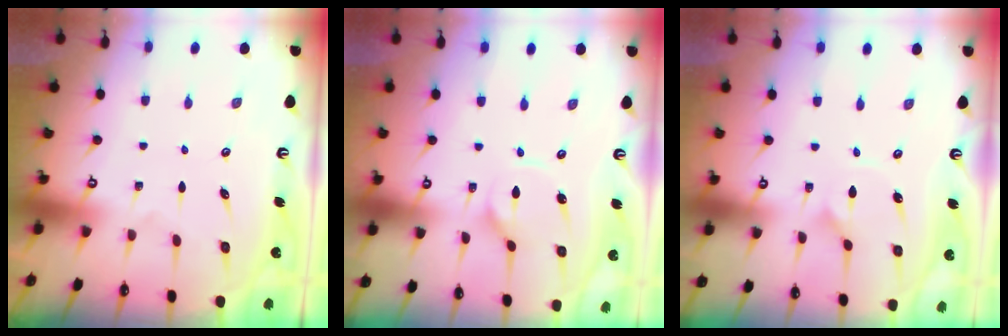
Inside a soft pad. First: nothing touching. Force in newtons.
{"total": 3.6, "press": 3.6, "slide": 0.2}
{"total": 1.2, "press": 1.2, "slide": 0.1}